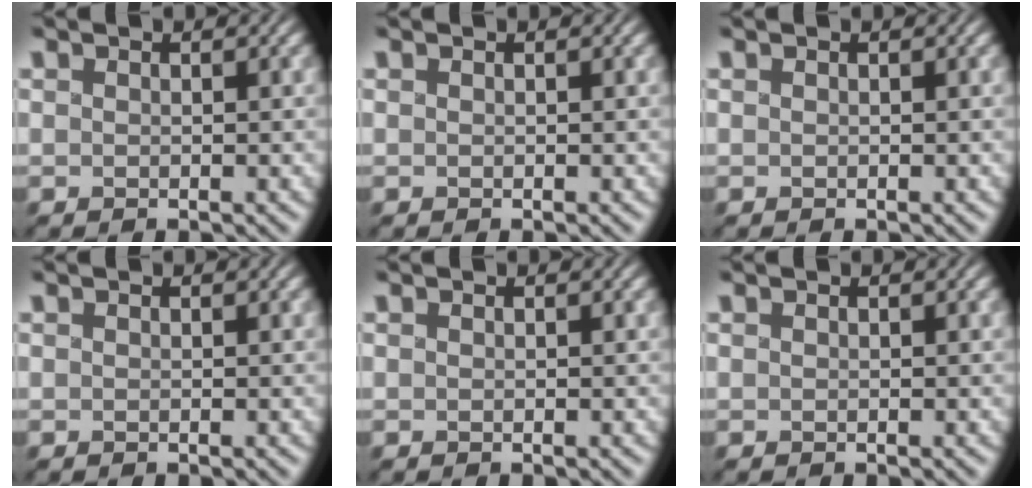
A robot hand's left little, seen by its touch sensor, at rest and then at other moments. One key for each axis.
{"total": 0.0}
{"total": 0.0}
{"total": 0.0}
{"total": 0.0}
{"total": 0.0}